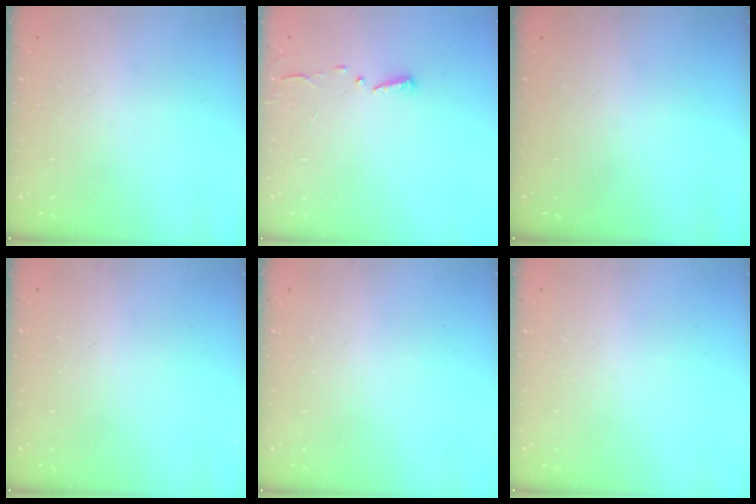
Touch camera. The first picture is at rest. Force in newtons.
{"total": 3.0, "press": 2.9, "slide": 0.3}
{"total": 0.0}
{"total": 0.0}
{"total": 0.0}
{"total": 0.0}